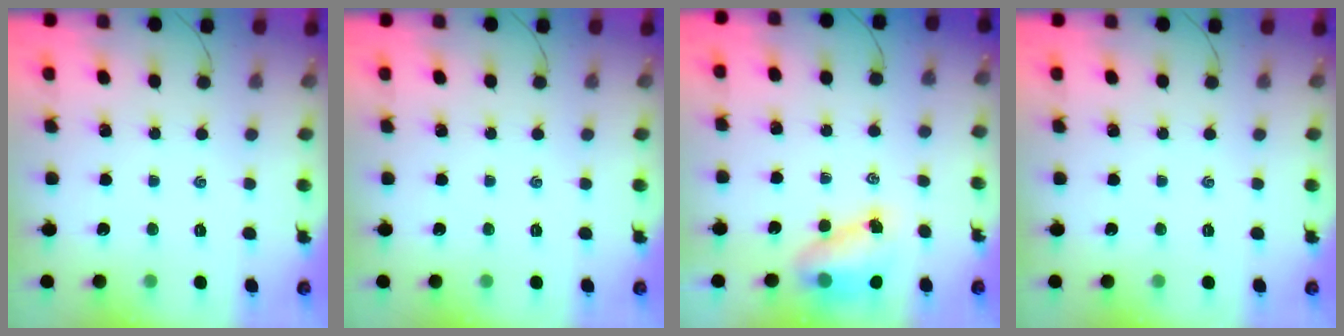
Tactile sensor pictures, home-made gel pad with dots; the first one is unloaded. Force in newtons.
{"total": 0.0}
{"total": 6.8, "press": 6.7, "slide": 0.9}
{"total": 0.0}